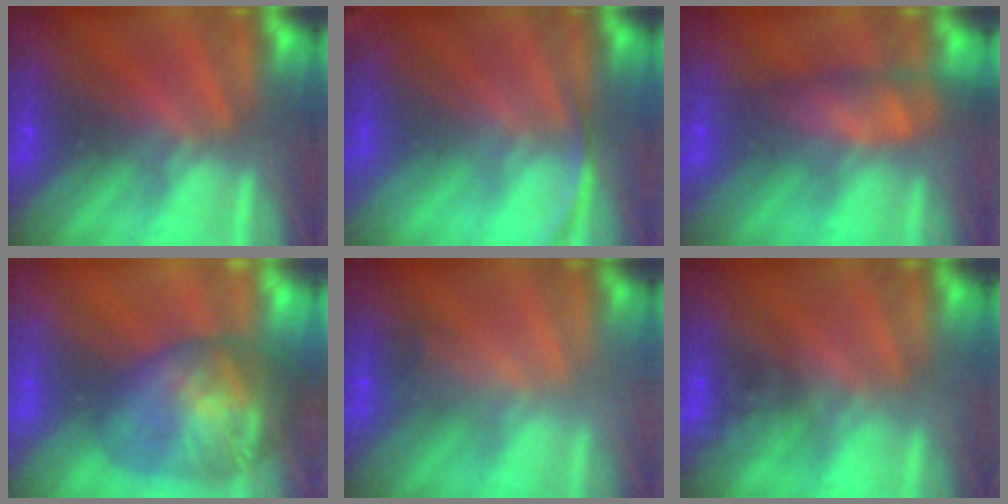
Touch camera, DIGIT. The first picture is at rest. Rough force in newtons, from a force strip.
{"total": 2.4}
{"total": 4.7}
{"total": 7.2}
{"total": 2.1}
{"total": 1.5}